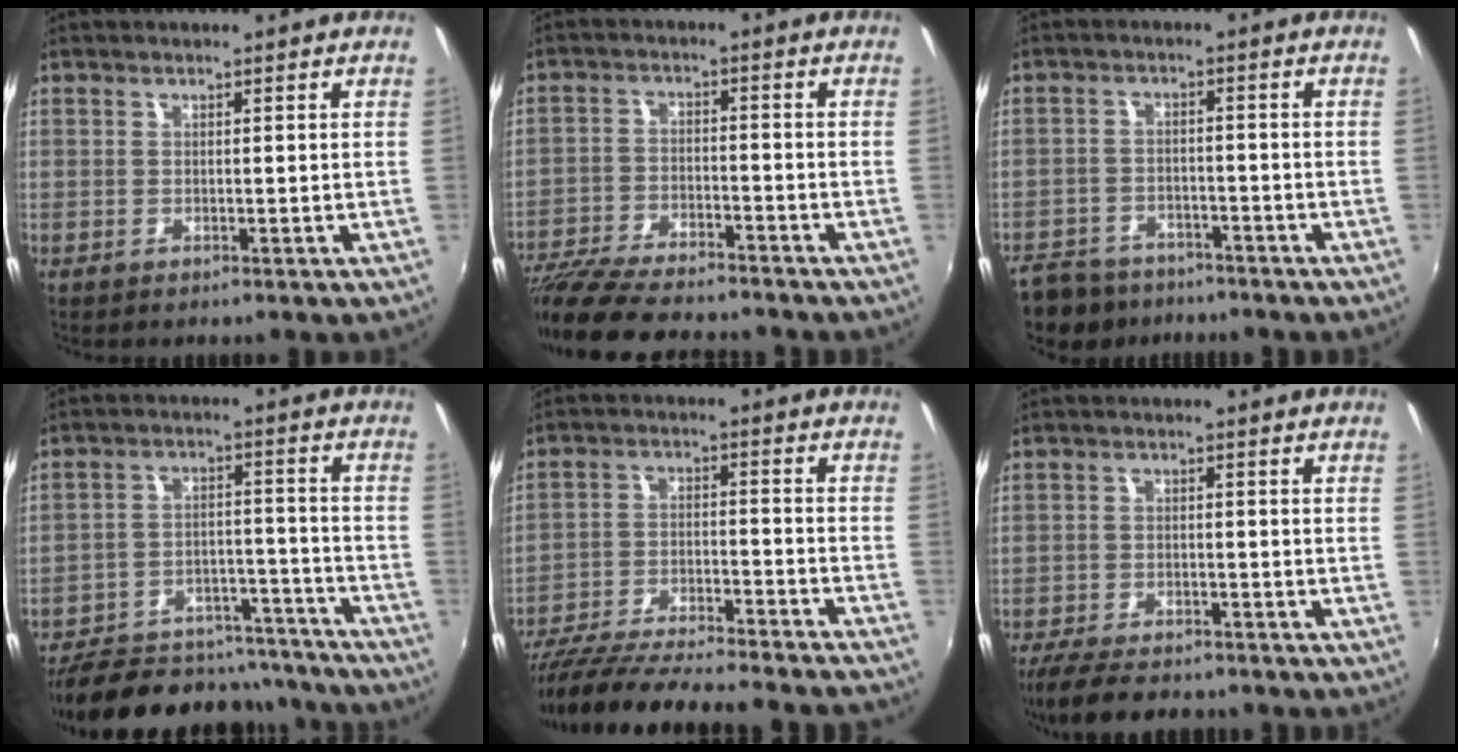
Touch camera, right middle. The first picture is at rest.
{"total": 16.5, "force": [-14.3, 3.2, 7.4], "torque": [-0.162, -0.030, -0.241]}
{"total": 11.2, "force": [-9.1, 5.5, 3.5], "torque": [-0.106, -0.005, -0.145]}
{"total": 24.5, "force": [-21.0, 9.0, 8.6], "torque": [-0.177, 0.026, -0.269]}
{"total": 29.0, "force": [-25.6, 4.1, 13.1], "torque": [-0.235, -0.058, -0.373]}
{"total": 10.0, "force": [-8.4, 3.1, 4.4], "torque": [-0.111, -0.022, -0.141]}